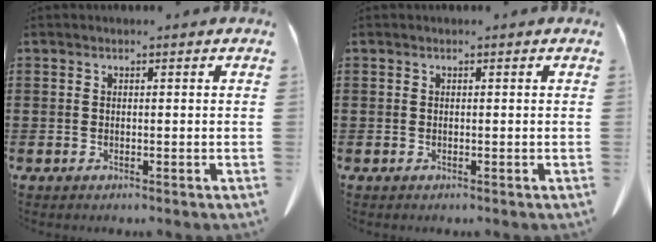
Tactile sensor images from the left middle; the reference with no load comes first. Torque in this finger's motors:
{"motor_torque": [0.04, -0.04, 0.00, 0.00]}